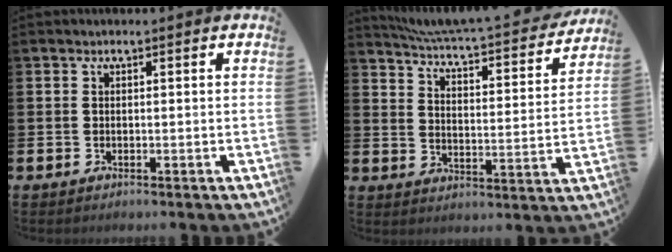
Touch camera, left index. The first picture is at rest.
{"total": 5.9, "force": [5.8, 0.2, 1.5], "torque": [-0.051, -0.053, 0.094]}